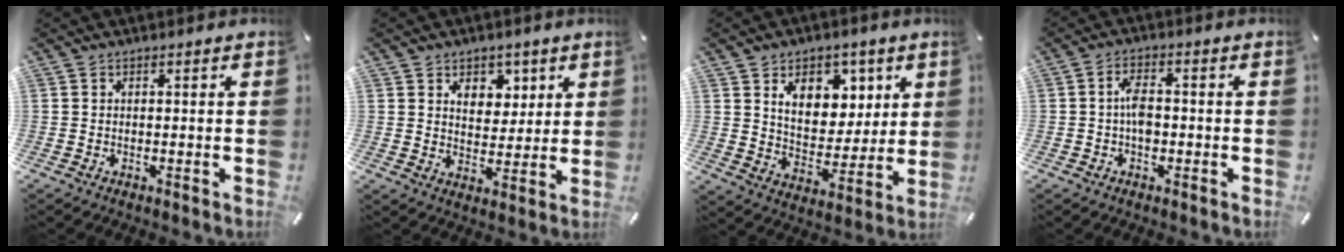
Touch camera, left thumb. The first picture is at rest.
{"total": 6.3, "force": [3.3, 5.0, 1.8], "torque": [-0.016, -0.013, 0.053]}
{"total": 11.5, "force": [5.6, 8.8, 4.9], "torque": [-0.070, -0.031, 0.101]}
{"total": 4.8, "force": [-0.6, 2.6, 3.9], "torque": [-0.079, 0.007, -0.013]}